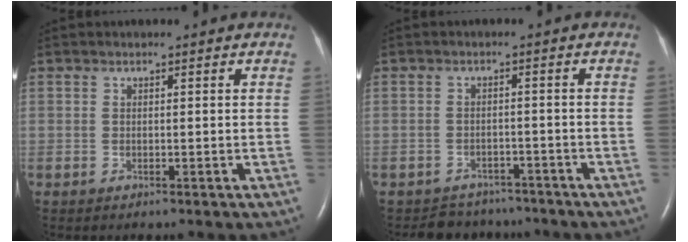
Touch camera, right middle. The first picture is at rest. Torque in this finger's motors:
{"motor_torque": [-0.16, 0.15, -0.06, -0.01]}